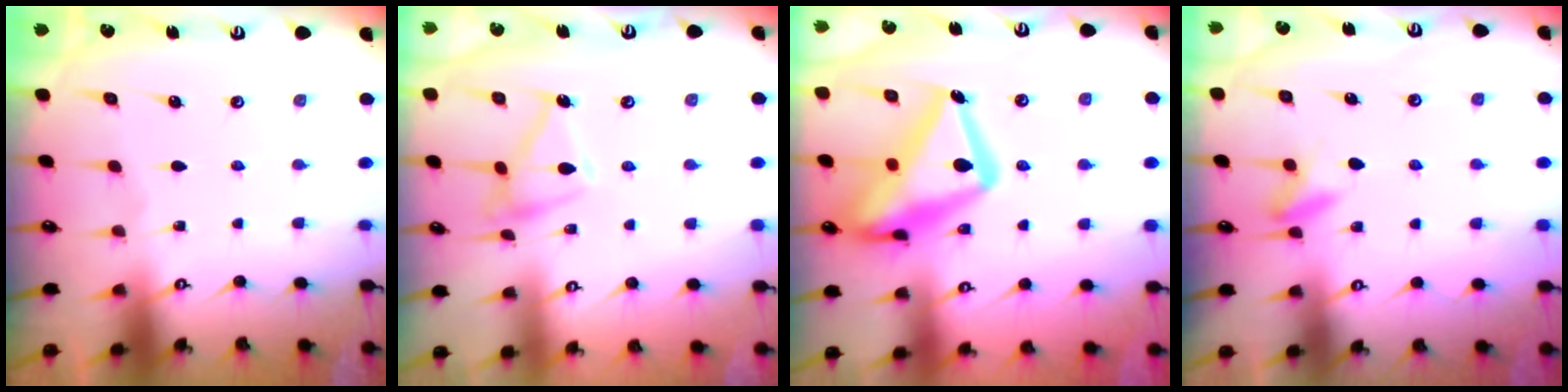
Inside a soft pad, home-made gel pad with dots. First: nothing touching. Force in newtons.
{"total": 11.8, "press": 11.8, "slide": 0.3}
{"total": 21.7, "press": 21.6, "slide": 1.7}
{"total": 5.0, "press": 4.8, "slide": 1.6}